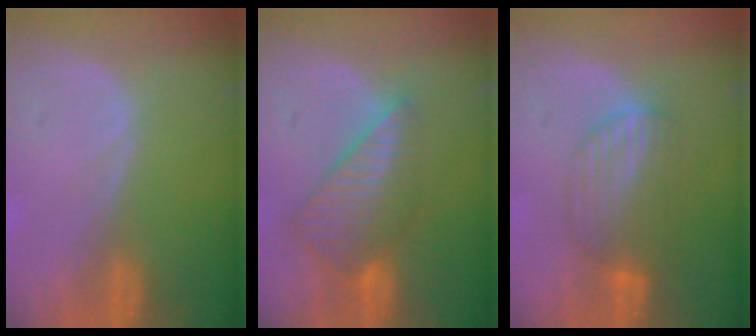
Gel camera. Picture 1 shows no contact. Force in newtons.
{"total": 8.1, "press": 7.2, "slide": 3.8}
{"total": 6.4, "press": 6.3, "slide": 1.2}